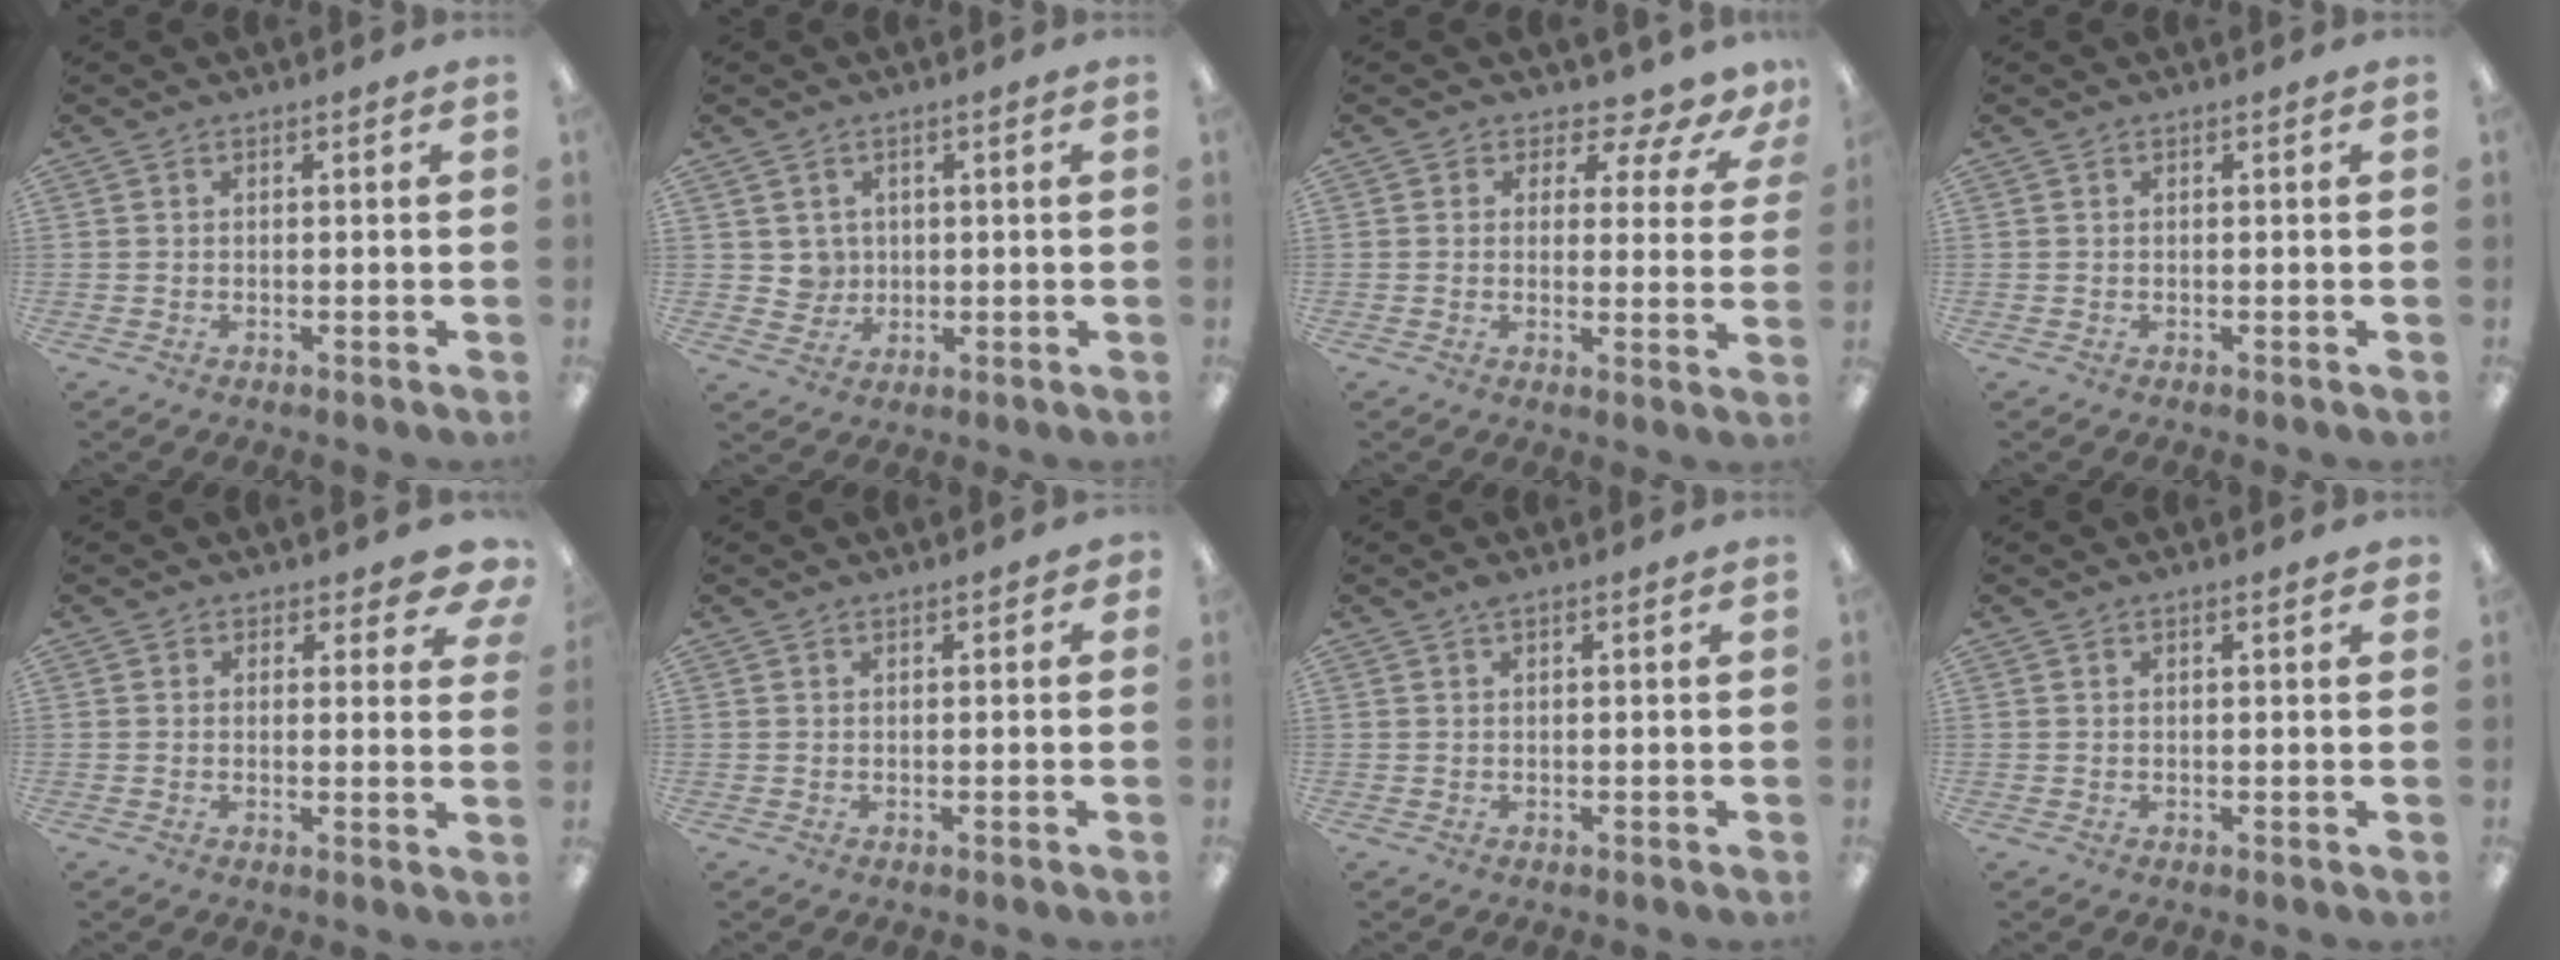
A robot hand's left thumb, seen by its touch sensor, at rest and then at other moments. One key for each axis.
{"total": 3.6, "fx": 1.8, "fy": 3.2, "fz": -0.2, "tx": -0.001, "ty": -0.003, "tz": 0.032}
{"total": 5.7, "fx": 4.4, "fy": 2.5, "fz": 2.7, "tx": -0.029, "ty": -0.041, "tz": 0.073}
{"total": 0.0}
{"total": 5.1, "fx": 3.6, "fy": 2.5, "fz": 2.6, "tx": -0.017, "ty": -0.021, "tz": 0.060}
{"total": 1.1, "fx": 0.7, "fy": 0.6, "fz": 0.7, "tx": -0.006, "ty": -0.002, "tz": 0.011}
{"total": 1.4, "fx": 1.0, "fy": 0.2, "fz": 1.0, "tx": -0.022, "ty": 0.002, "tz": 0.016}
{"total": 1.6, "fx": 1.0, "fy": 0.3, "fz": 1.2, "tx": -0.024, "ty": 0.002, "tz": 0.016}